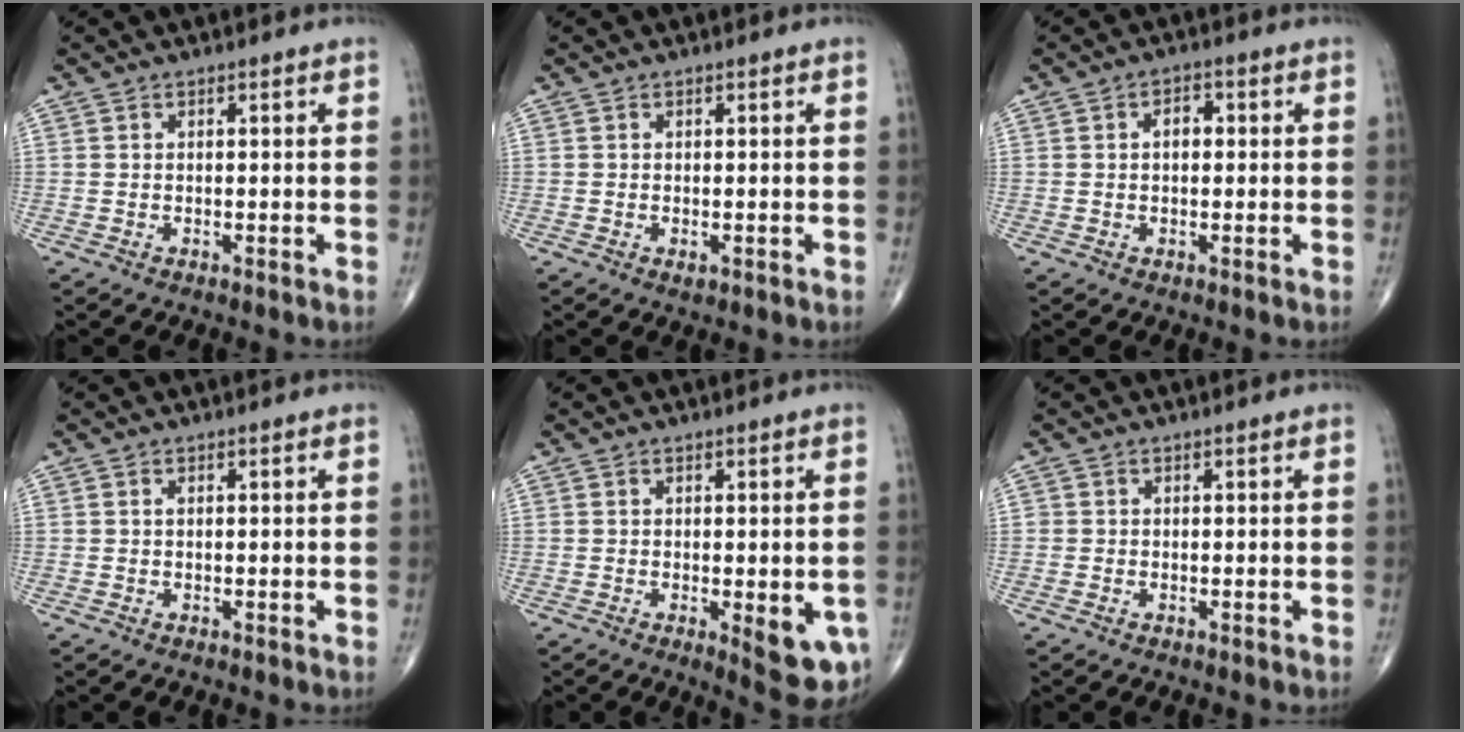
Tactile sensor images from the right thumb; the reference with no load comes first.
{"total": 0.9, "force": [-0.3, 0.5, 0.7], "torque": [-0.011, -0.002, -0.003]}
{"total": 3.1, "force": [0.4, 1.9, 2.4], "torque": [-0.033, 0.011, 0.005]}
{"total": 0.0}
{"total": 8.4, "force": [-2.2, 2.9, 7.6], "torque": [-0.079, -0.015, -0.022]}
{"total": 0.5, "force": [-0.1, 0.5, 0.0], "torque": [0.003, 0.004, -0.002]}